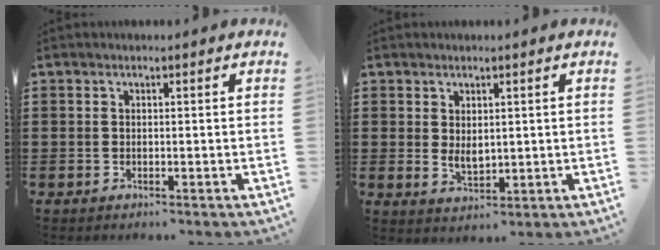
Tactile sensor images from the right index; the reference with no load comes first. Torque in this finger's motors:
{"motor_torque": [2.14, 0.00, 0.25, 0.06]}